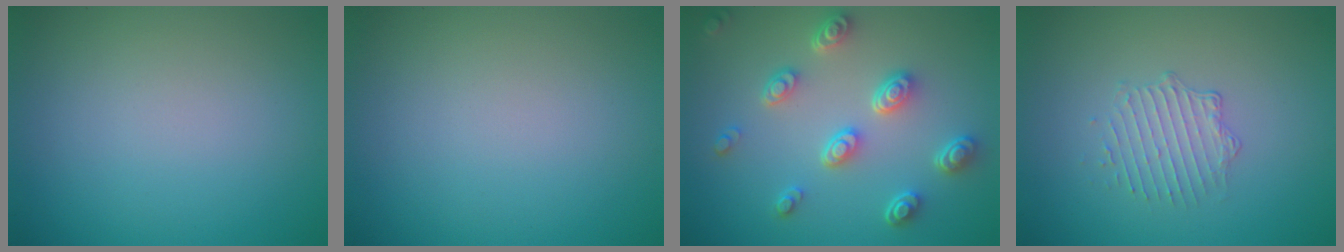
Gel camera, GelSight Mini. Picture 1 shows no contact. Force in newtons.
{"total": 0.0}
{"total": 4.8, "press": 3.8, "slide": 2.9}
{"total": 1.7, "press": 1.1, "slide": 1.3}